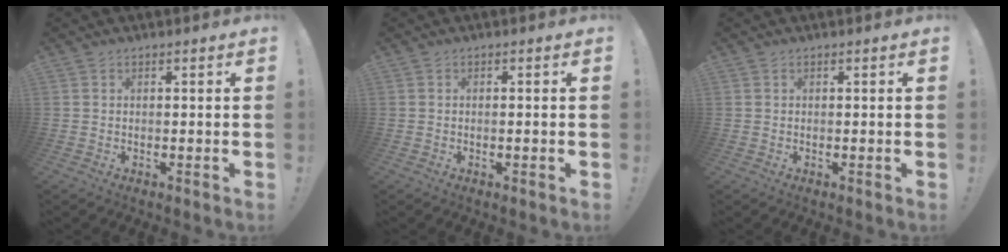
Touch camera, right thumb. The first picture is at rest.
{"total": 0.7, "force": [-0.4, -0.1, 0.6], "torque": [-0.009, 0.000, -0.008]}
{"total": 0.0}